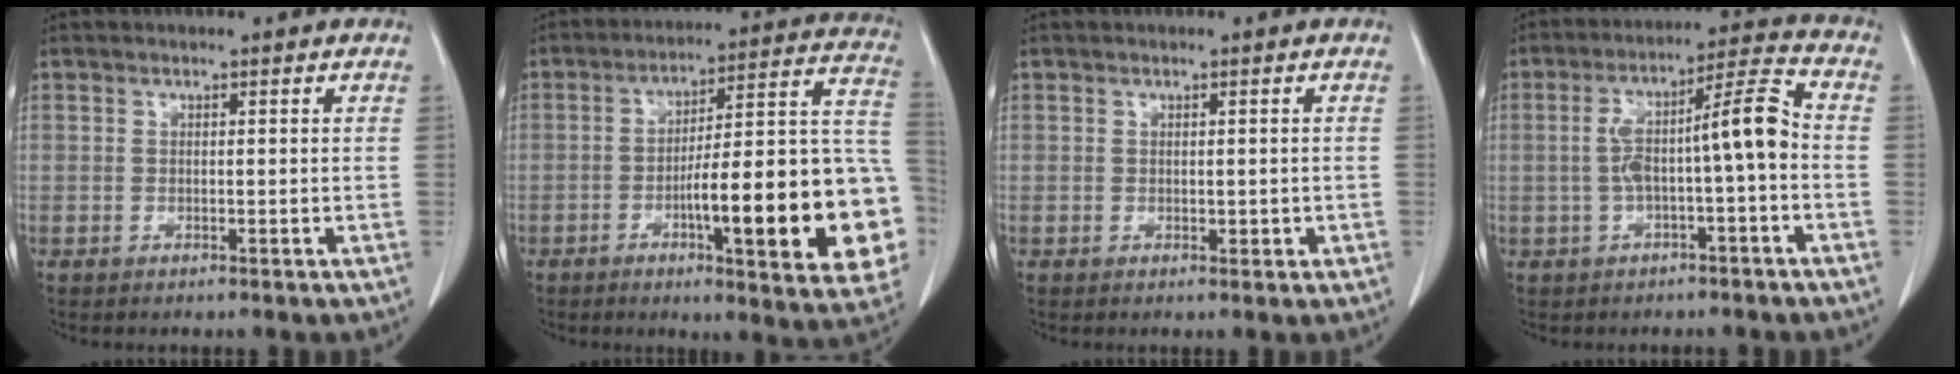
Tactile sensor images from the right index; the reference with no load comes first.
{"total": 24.4, "force": [-6.0, 3.6, 23.4], "torque": [-0.230, 0.019, -0.077]}
{"total": 1.4, "force": [-0.2, 0.8, 1.1], "torque": [-0.014, 0.000, 0.002]}
{"total": 9.7, "force": [-1.1, 0.7, 9.6], "torque": [-0.164, 0.038, -0.020]}